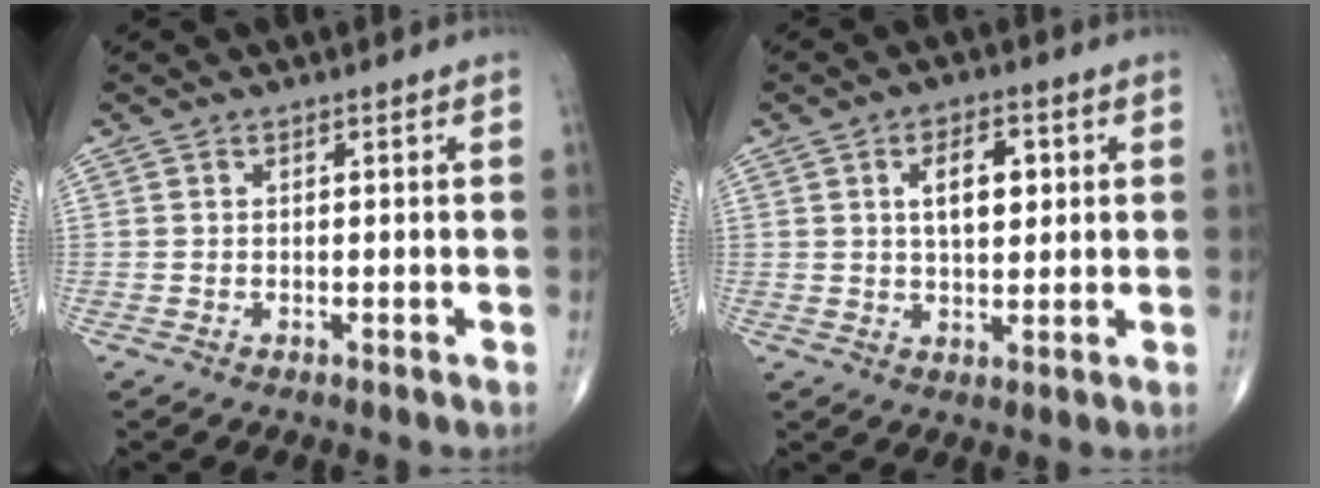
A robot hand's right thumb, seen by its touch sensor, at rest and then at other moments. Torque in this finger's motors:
{"motor_torque": [-0.22, 0.19, 0.52, 0.47, 0.18]}